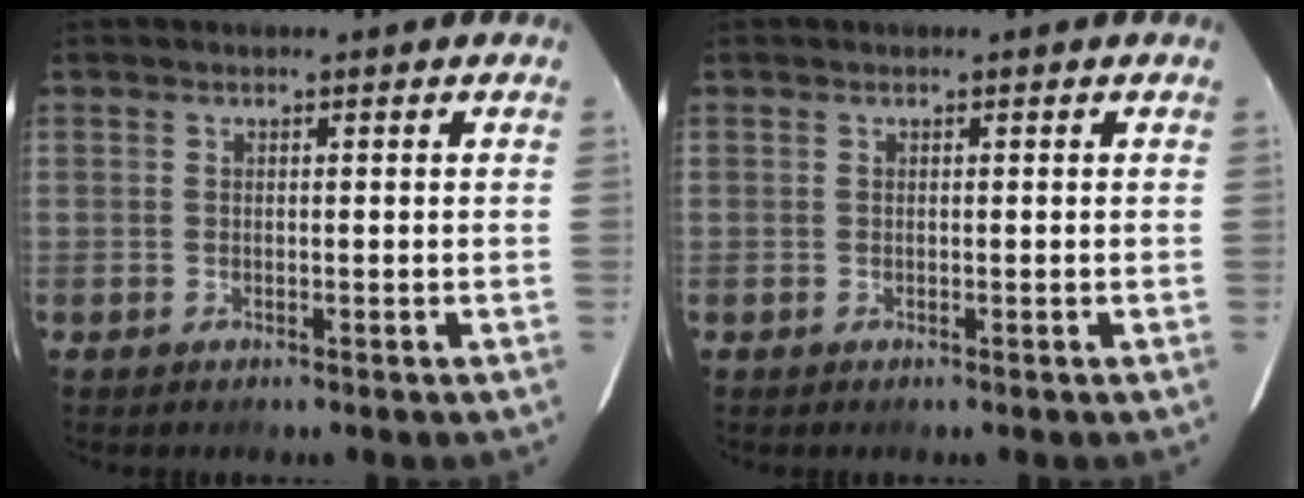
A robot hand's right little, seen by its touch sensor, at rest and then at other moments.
{"total": 0.0}